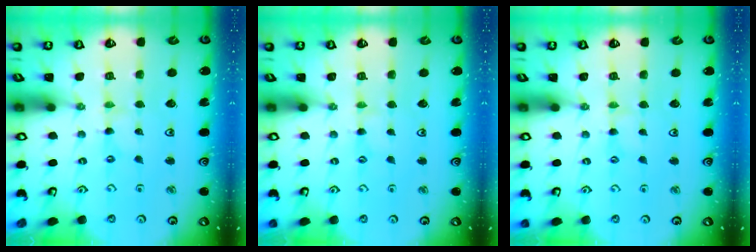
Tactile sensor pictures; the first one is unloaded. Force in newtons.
{"total": 1.8, "press": 1.8, "slide": 0.2}
{"total": 2.5, "press": 2.5, "slide": 0.4}